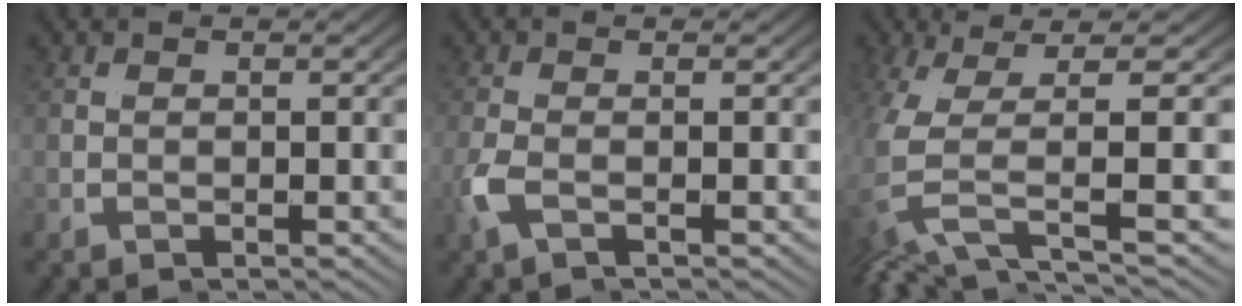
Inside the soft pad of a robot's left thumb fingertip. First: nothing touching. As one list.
[{"total": 0.7, "force": [-0.7, -0.2, 0.0], "torque": [-0.029, 0.001, -0.018]}, {"total": 3.4, "force": [2.4, -2.0, 1.2], "torque": [-0.072, 0.010, 0.049]}]